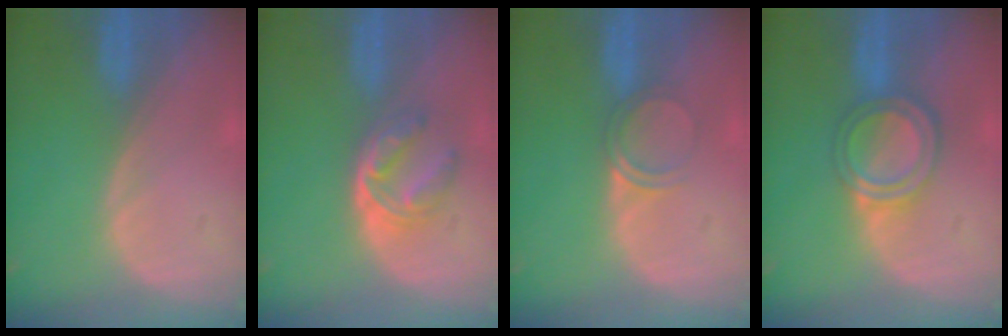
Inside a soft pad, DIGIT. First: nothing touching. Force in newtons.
{"total": 6.2, "press": 5.1, "slide": 3.6}
{"total": 2.9, "press": 2.6, "slide": 1.1}
{"total": 6.2, "press": 5.4, "slide": 3.1}